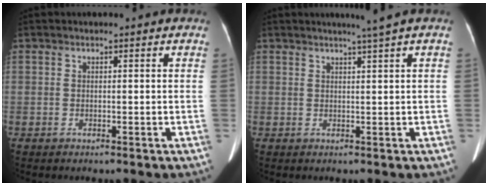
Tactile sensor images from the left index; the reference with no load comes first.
{"total": 2.3, "force": [1.6, -1.0, 1.3], "torque": [-0.019, -0.005, 0.030]}